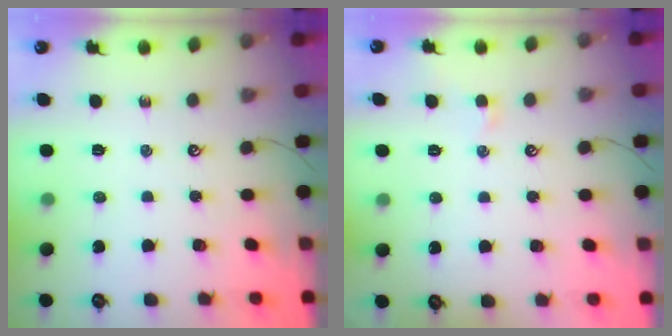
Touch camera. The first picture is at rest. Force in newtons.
{"total": 0.6, "press": 0.1, "slide": 0.5}